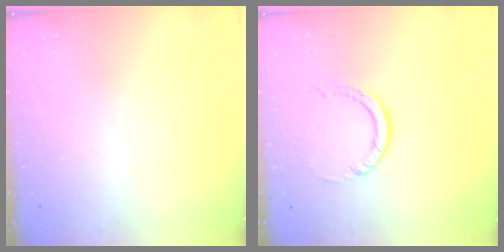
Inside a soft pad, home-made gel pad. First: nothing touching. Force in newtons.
{"total": 3.8, "press": 3.8, "slide": 0.3}